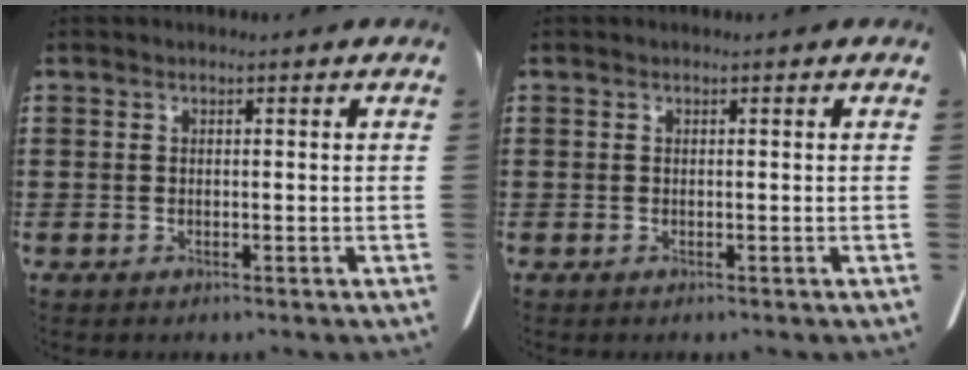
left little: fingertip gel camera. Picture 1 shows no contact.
{"total": 0.0}